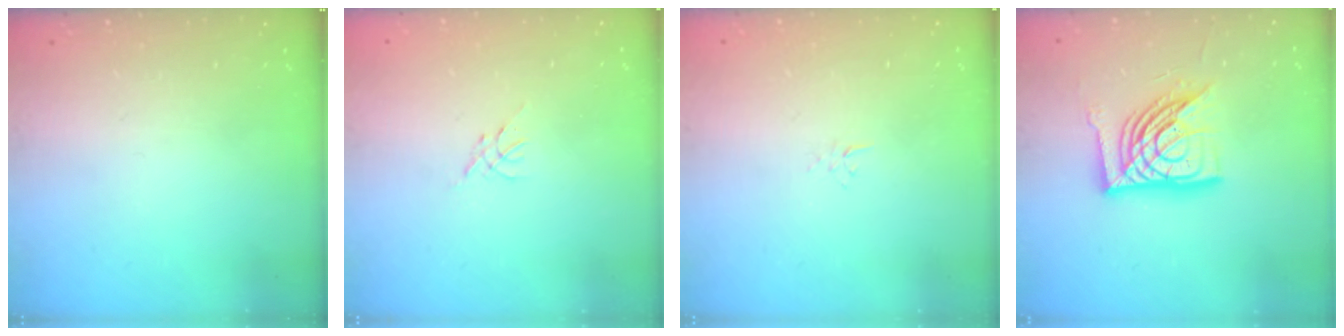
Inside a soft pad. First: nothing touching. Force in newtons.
{"total": 0.5, "press": 0.4, "slide": 0.3}
{"total": 2.6, "press": 2.6, "slide": 0.3}
{"total": 16.7, "press": 16.6, "slide": 1.9}